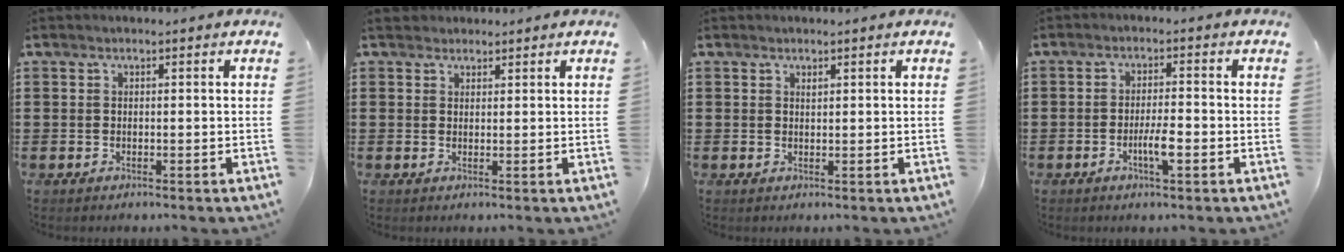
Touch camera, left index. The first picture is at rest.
{"total": 1.7, "force": [1.5, 0.8, 0.1], "torque": [-0.006, 0.005, 0.031]}
{"total": 0.5, "force": [0.4, 0.2, 0.2], "torque": [-0.005, 0.001, 0.009]}
{"total": 4.0, "force": [-1.5, 0.9, 3.6], "torque": [-0.067, 0.004, -0.029]}